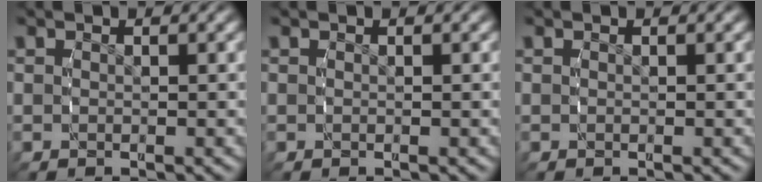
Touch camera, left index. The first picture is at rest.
{"total": 0.0}
{"total": 0.0}